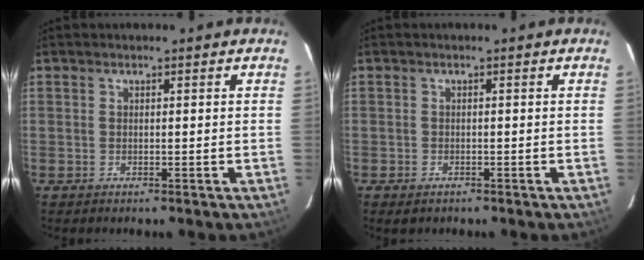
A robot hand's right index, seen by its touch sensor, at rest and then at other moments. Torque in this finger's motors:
{"motor_torque": [0.02, -0.11, -0.15, -0.03]}